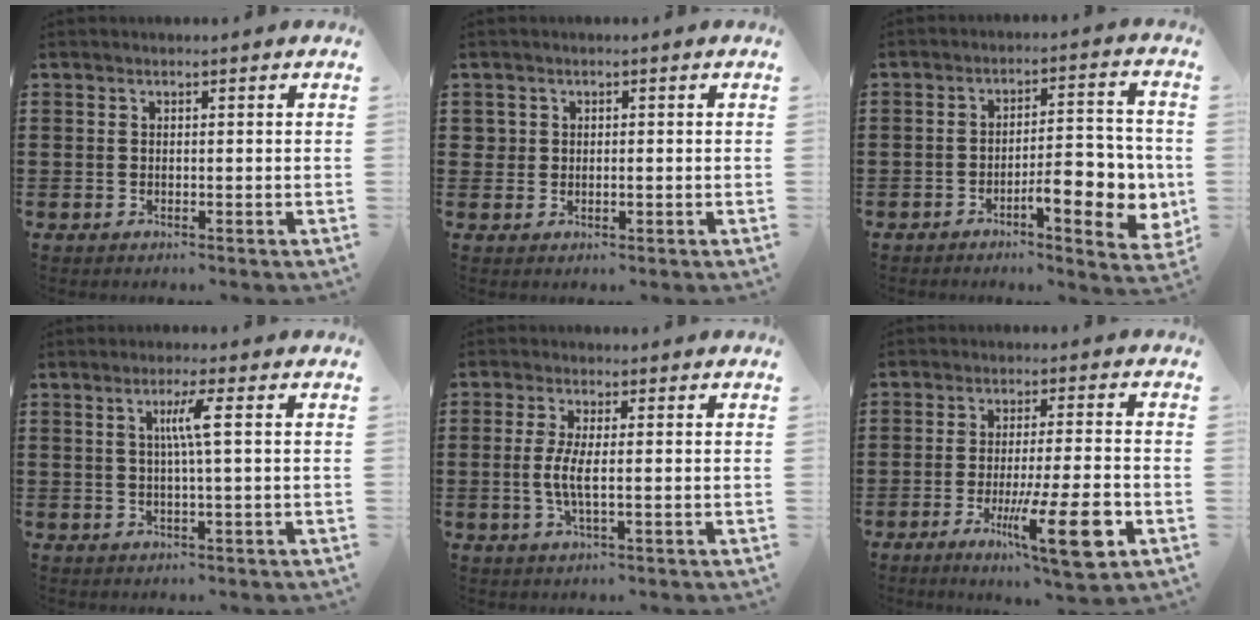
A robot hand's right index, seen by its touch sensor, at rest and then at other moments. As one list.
[{"total": 1.1, "force": [0.1, 1.0, 0.4], "torque": [-0.012, 0.006, 0.001]}, {"total": 9.1, "force": [-3.0, 2.9, 8.1], "torque": [-0.095, -0.007, -0.051]}, {"total": 4.4, "force": [0.8, -0.3, 4.3], "torque": [-0.084, -0.003, 0.008]}, {"total": 4.2, "force": [-0.3, 0.5, 4.2], "torque": [-0.097, -0.013, -0.014]}, {"total": 12.3, "force": [-4.6, 1.6, 11.3], "torque": [-0.188, -0.011, -0.075]}]